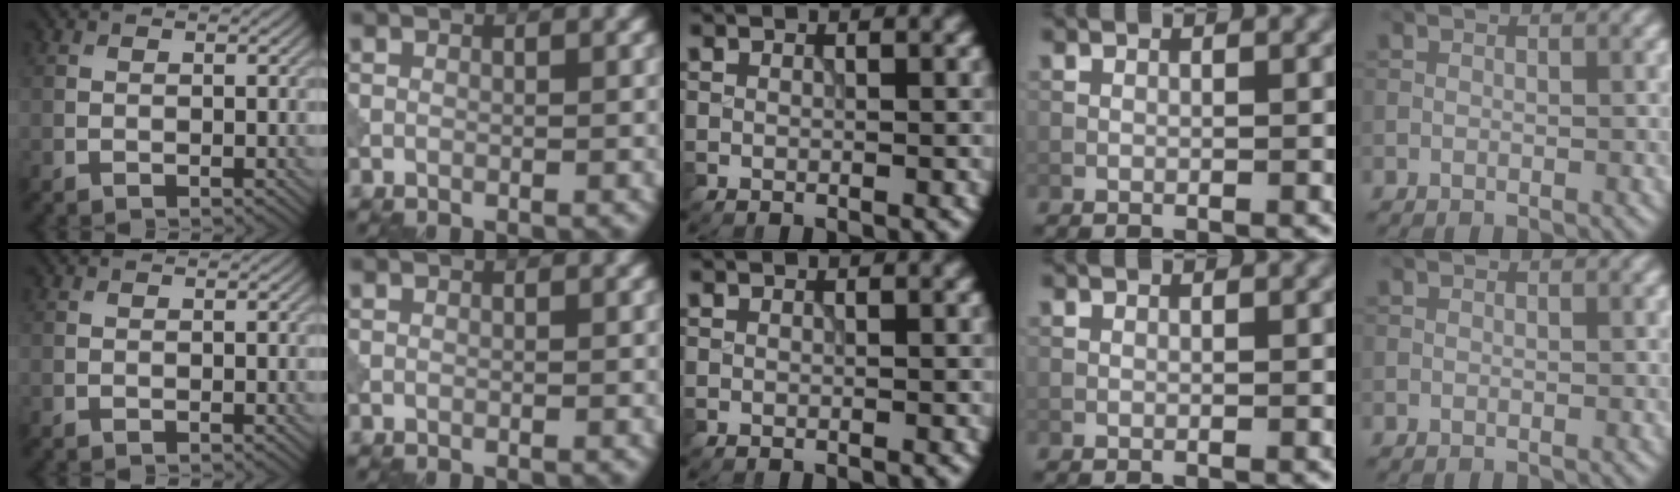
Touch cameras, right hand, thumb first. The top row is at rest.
{}